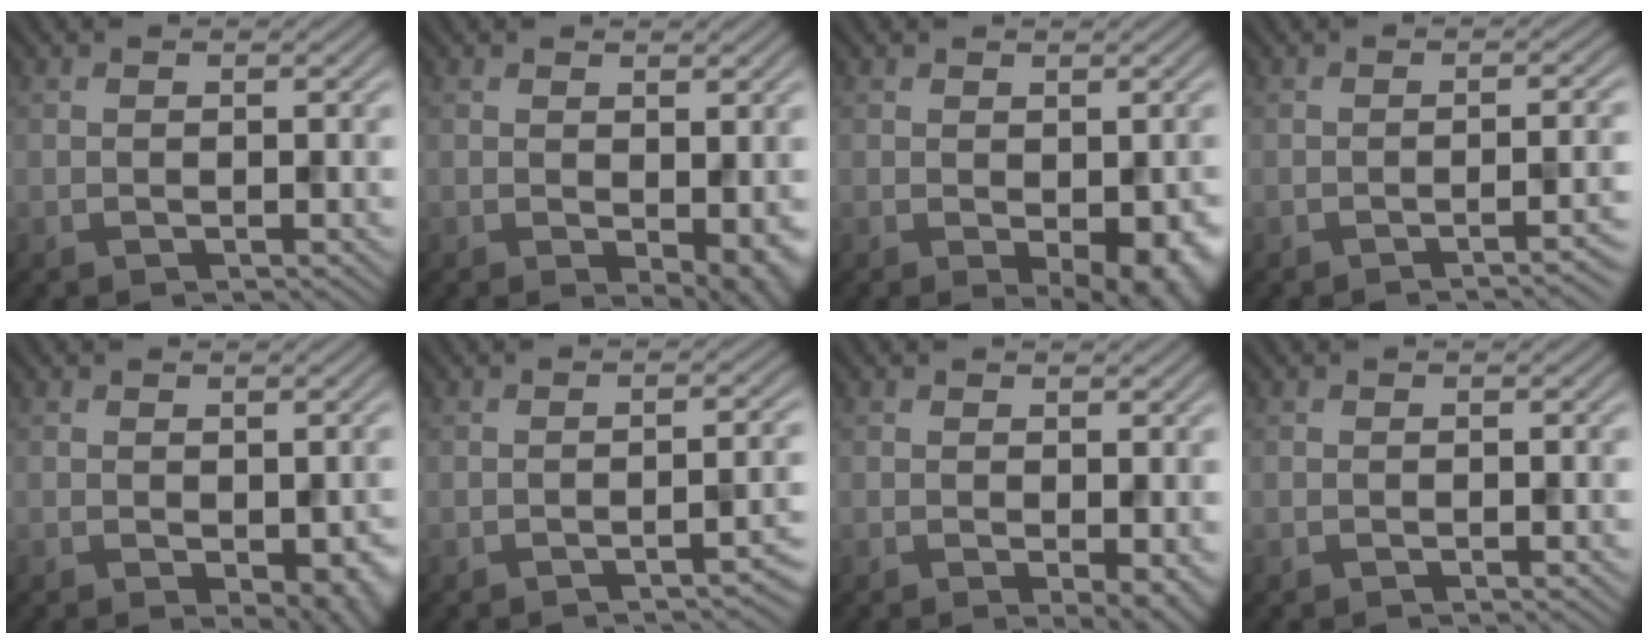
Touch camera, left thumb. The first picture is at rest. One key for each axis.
{"total": 3.5, "fx": -0.4, "fy": 1.6, "fz": 3.0, "tx": -0.037, "ty": -0.009, "tz": -0.001}
{"total": 5.6, "fx": -1.9, "fy": 2.9, "fz": 4.4, "tx": -0.055, "ty": -0.022, "tz": -0.012}
{"total": 3.6, "fx": -1.9, "fy": 0.7, "fz": 3.0, "tx": -0.027, "ty": 0.009, "tz": -0.035}
{"total": 4.5, "fx": -1.4, "fy": 2.4, "fz": 3.5, "tx": -0.042, "ty": -0.020, "tz": -0.006}
{"total": 3.3, "fx": -1.9, "fy": 0.7, "fz": 2.6, "tx": -0.028, "ty": 0.008, "tz": -0.033}
{"total": 2.5, "fx": -0.1, "fy": 1.1, "fz": 2.3, "tx": -0.031, "ty": -0.007, "tz": 0.000}
{"total": 0.0}